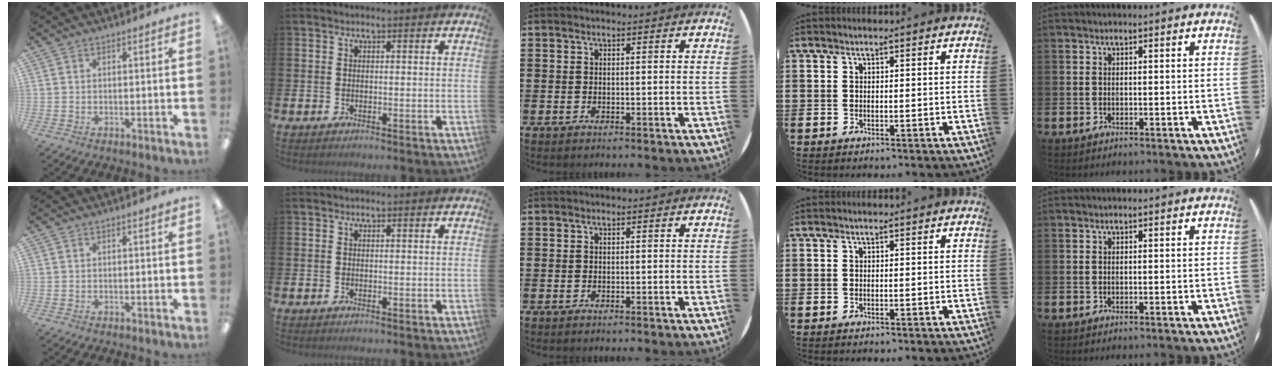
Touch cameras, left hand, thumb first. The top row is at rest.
{}